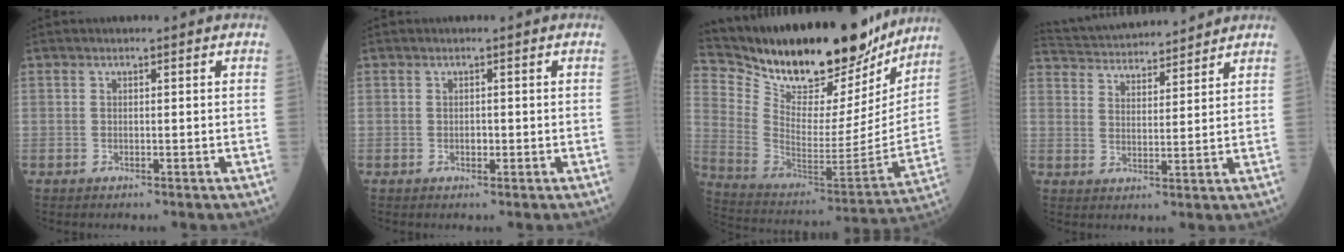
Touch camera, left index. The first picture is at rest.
{"total": 0.8, "force": [-0.2, 0.5, 0.5], "torque": [-0.009, 0.001, -0.004]}
{"total": 27.4, "force": [23.4, 7.9, 12.0], "torque": [-0.214, -0.024, 0.358]}
{"total": 14.6, "force": [13.8, 2.1, 4.1], "torque": [-0.079, 0.034, 0.222]}